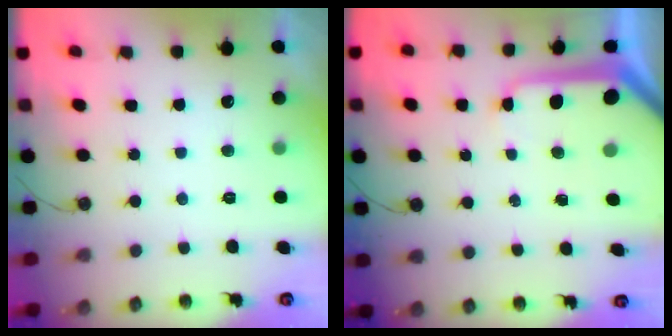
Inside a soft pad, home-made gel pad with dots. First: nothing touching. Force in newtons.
{"total": 9.1, "press": 9.1, "slide": 0.9}